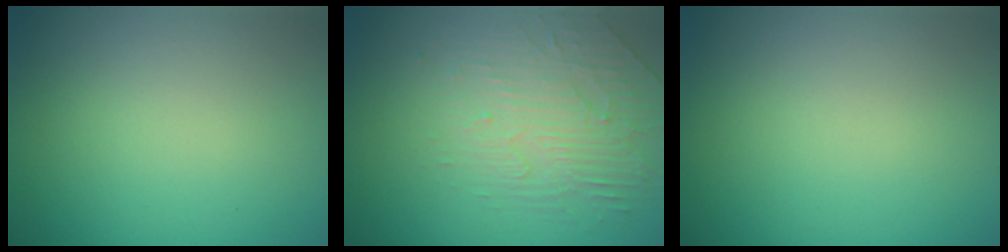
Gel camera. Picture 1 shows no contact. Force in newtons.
{"total": 2.5, "press": 1.8, "slide": 1.6}
{"total": 0.0}